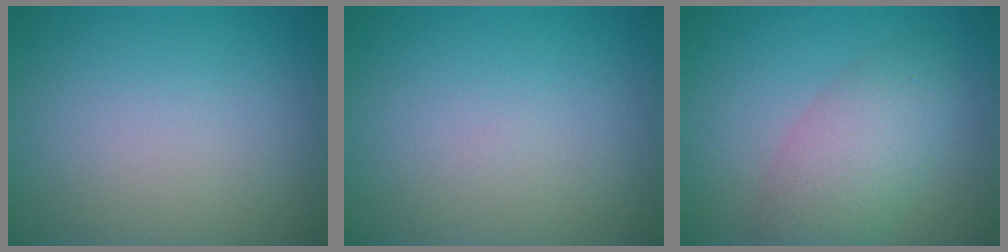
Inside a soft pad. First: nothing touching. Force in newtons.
{"total": 0.0}
{"total": 4.8, "press": 4.8, "slide": 0.2}